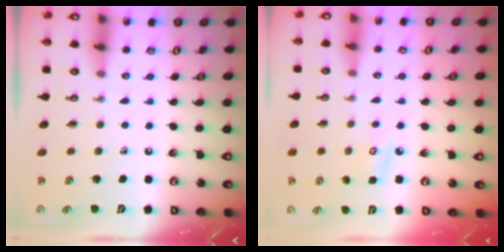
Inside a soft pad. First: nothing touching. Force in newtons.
{"total": 3.8, "press": 3.7, "slide": 0.4}